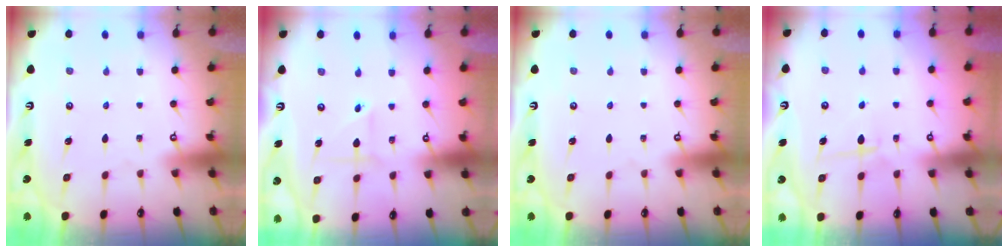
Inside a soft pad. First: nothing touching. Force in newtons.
{"total": 2.5, "press": 2.5, "slide": 0.2}
{"total": 0.0}
{"total": 5.9, "press": 5.9, "slide": 0.9}